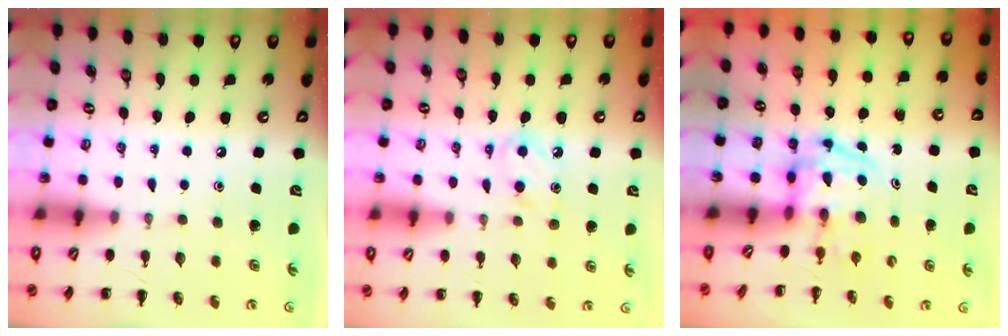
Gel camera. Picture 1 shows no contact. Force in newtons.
{"total": 5.1, "press": 4.8, "slide": 1.6}
{"total": 3.9, "press": 3.9, "slide": 0.6}